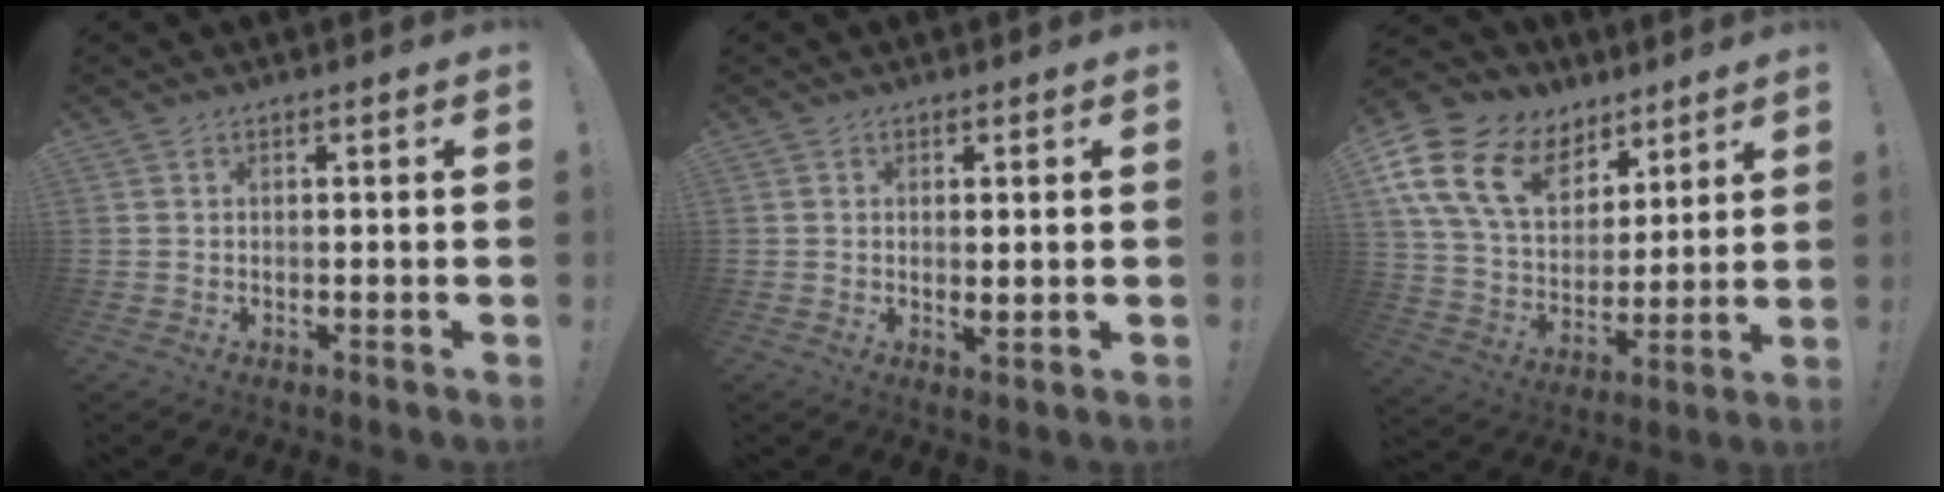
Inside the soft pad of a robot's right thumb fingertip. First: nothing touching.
{"total": 2.1, "force": [0.6, 0.1, 2.0], "torque": [-0.020, -0.012, 0.009]}
{"total": 19.9, "force": [9.8, 13.4, 11.0], "torque": [-0.195, -0.043, 0.196]}